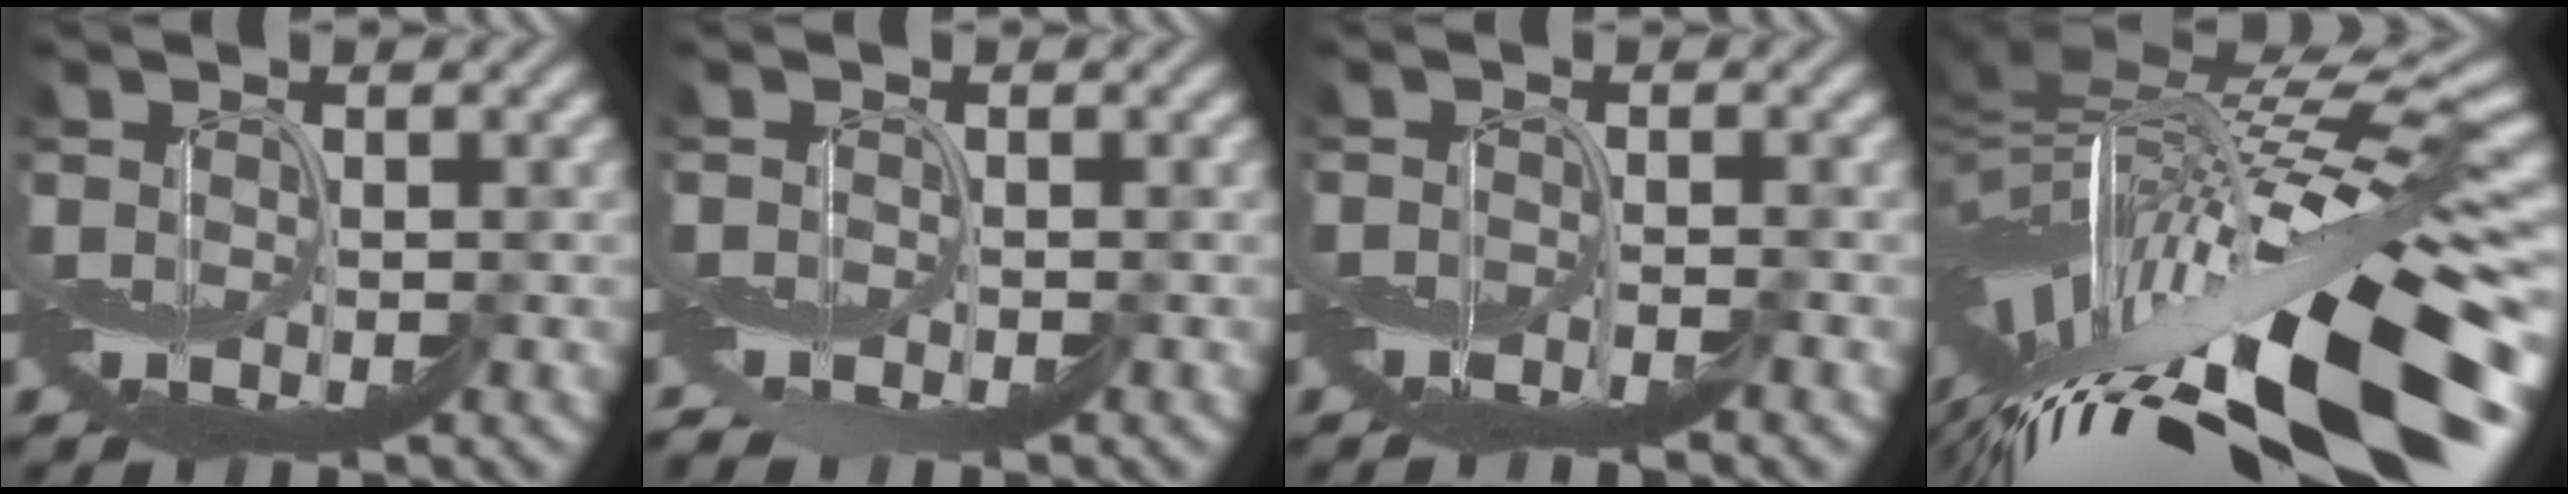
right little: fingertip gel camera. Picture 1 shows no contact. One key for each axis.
{"total": 1.6, "fx": -1.6, "fy": 0.3, "fz": 0.3, "tx": -0.002, "ty": -0.006, "tz": -0.031}
{"total": 2.5, "fx": -1.9, "fy": 0.0, "fz": 1.6, "tx": -0.023, "ty": -0.003, "tz": -0.034}
{"total": 17.5, "fx": -3.6, "fy": 6.4, "fz": 15.9, "tx": -0.285, "ty": -0.022, "tz": -0.053}